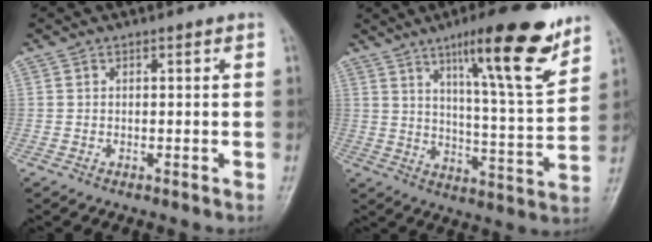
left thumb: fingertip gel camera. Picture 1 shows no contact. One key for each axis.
{"total": 18.1, "fx": 11.3, "fy": 3.0, "fz": 13.8, "tx": -0.185, "ty": -0.064, "tz": 0.176}